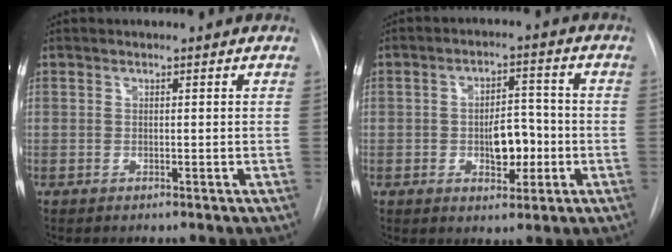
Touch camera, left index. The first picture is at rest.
{"total": 6.3, "force": [-1.4, 3.3, 5.2], "torque": [-0.077, 0.010, -0.016]}